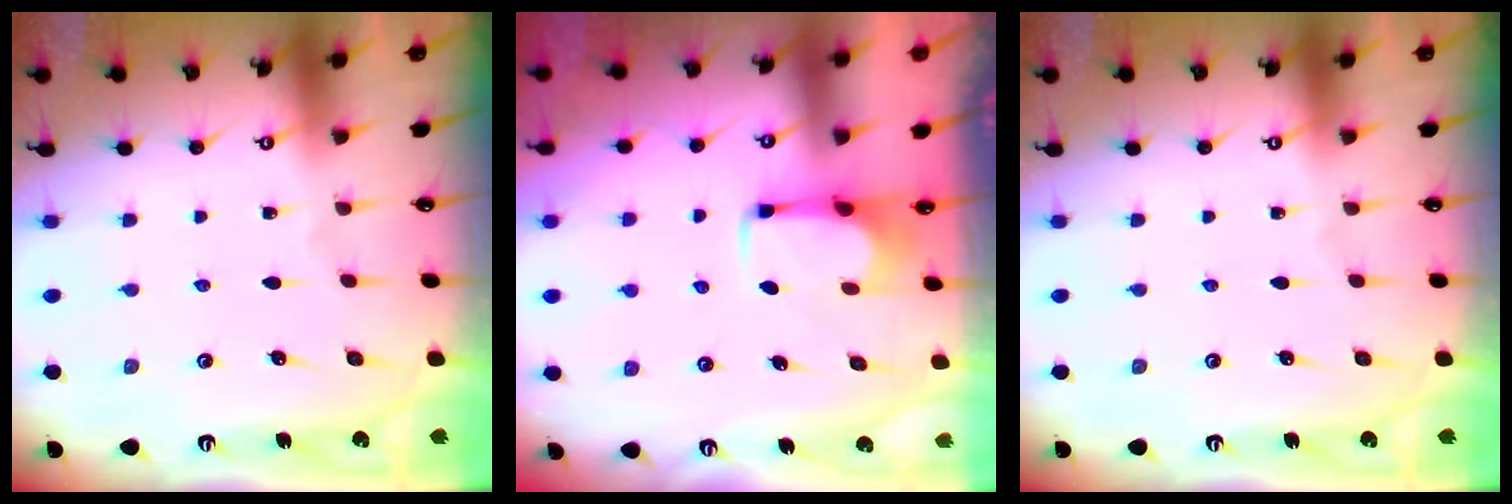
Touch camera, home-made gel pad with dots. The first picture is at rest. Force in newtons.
{"total": 3.0, "press": 2.9, "slide": 0.5}
{"total": 0.0}